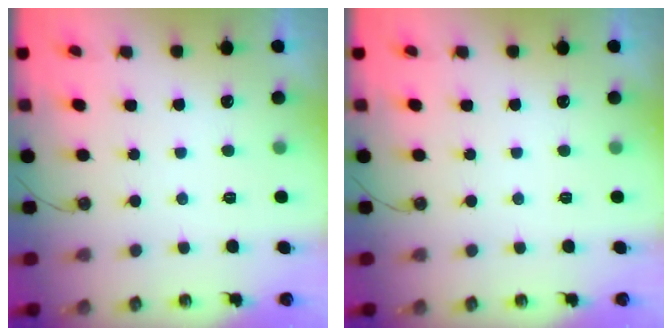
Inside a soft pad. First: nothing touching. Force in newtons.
{"total": 0.0}